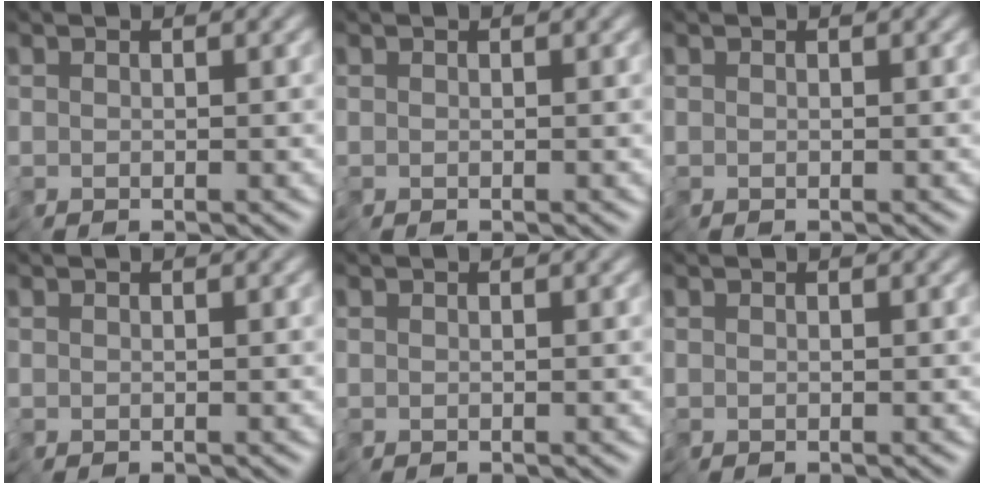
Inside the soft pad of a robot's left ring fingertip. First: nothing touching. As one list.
[{"total": 0.0}, {"total": 0.0}, {"total": 0.0}, {"total": 0.0}, {"total": 0.0}]